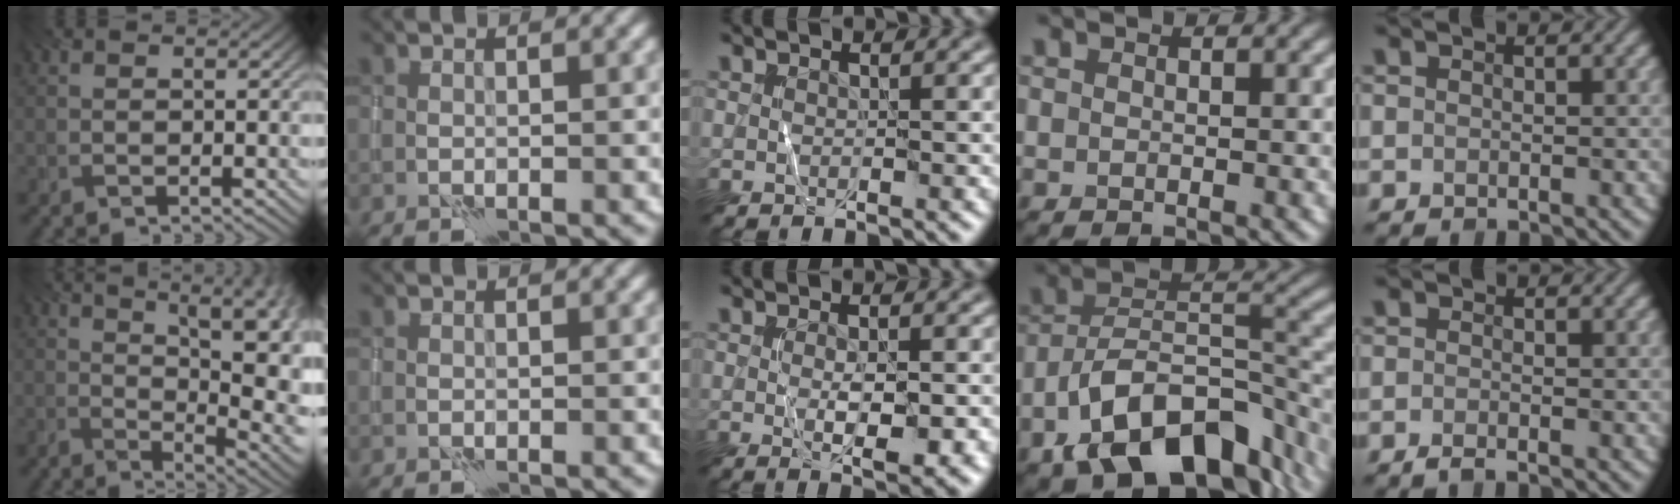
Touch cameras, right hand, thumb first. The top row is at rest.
{"thumb": {"total": 13.1, "force": [2.0, 5.4, 11.8], "torque": [-0.146, 0.038, 0.037]}, "middle": {"total": 3.4, "force": [-0.4, 0.8, 3.2], "torque": [-0.057, -0.010, -0.002]}, "ring": {"total": 12.8, "force": [-7.3, 6.4, 8.3], "torque": [-0.138, 0.002, -0.135]}, "little": {"total": 0.9, "force": [-0.8, 0.0, 0.5], "torque": [-0.015, 0.002, -0.018]}}